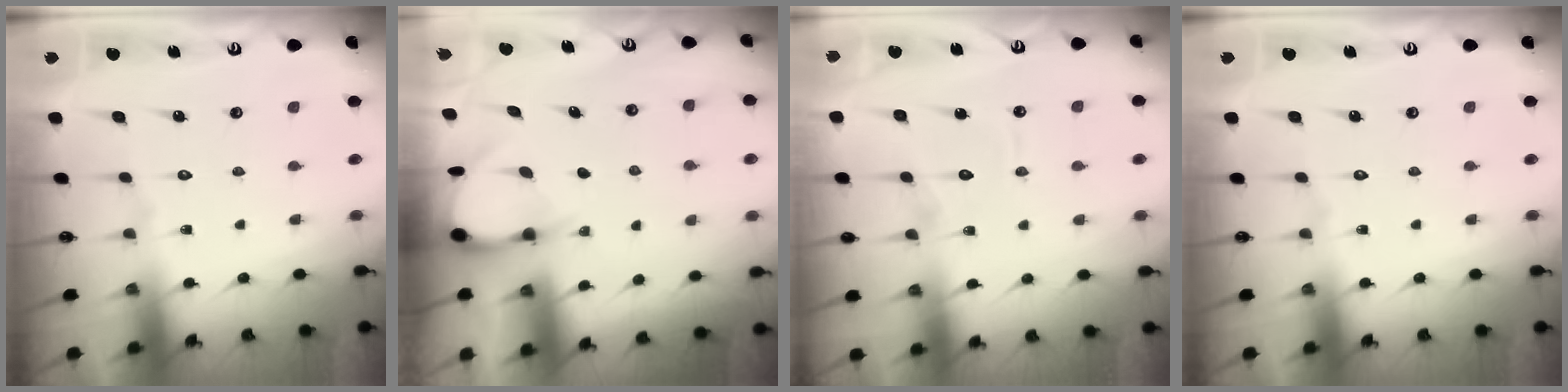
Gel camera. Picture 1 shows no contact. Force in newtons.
{"total": 3.3, "press": 3.3, "slide": 0.4}
{"total": 6.3, "press": 6.2, "slide": 0.6}
{"total": 0.0}